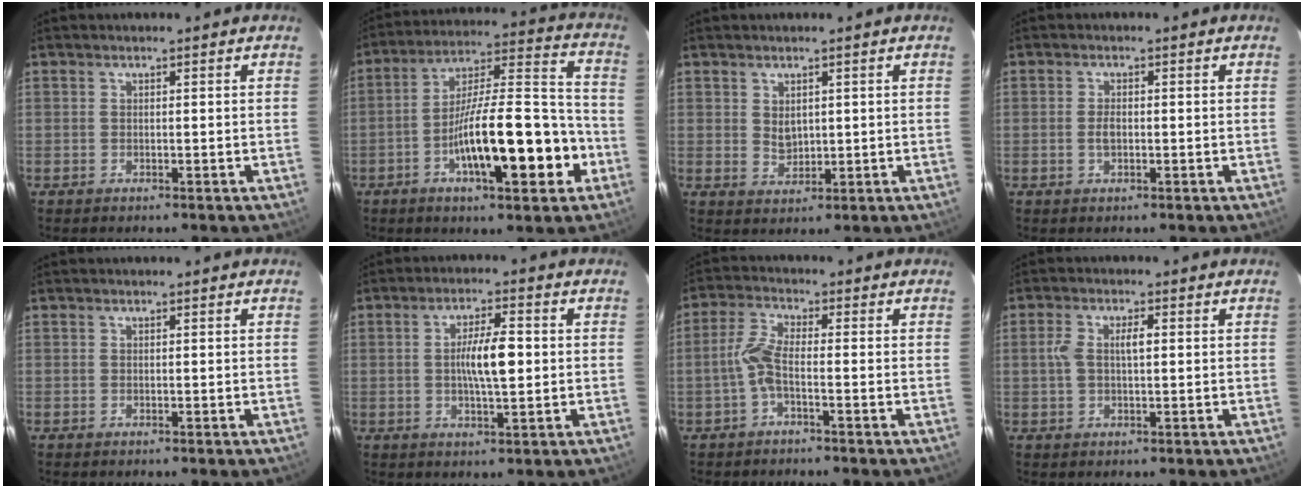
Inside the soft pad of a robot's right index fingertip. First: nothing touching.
{"total": 18.5, "force": [-6.3, 3.7, 17.0], "torque": [-0.281, 0.014, -0.095]}
{"total": 2.5, "force": [0.7, 1.8, 1.7], "torque": [-0.031, -0.004, 0.019]}
{"total": 1.7, "force": [-0.3, 0.8, 1.5], "torque": [-0.033, 0.001, -0.005]}
{"total": 0.0}
{"total": 6.8, "force": [0.1, 1.2, 6.7], "torque": [-0.121, 0.006, 0.001]}
{"total": 4.5, "force": [-1.4, 0.8, 4.2], "torque": [-0.095, 0.010, -0.032]}
{"total": 4.4, "force": [0.6, 1.6, 4.0], "torque": [-0.089, 0.014, 0.013]}